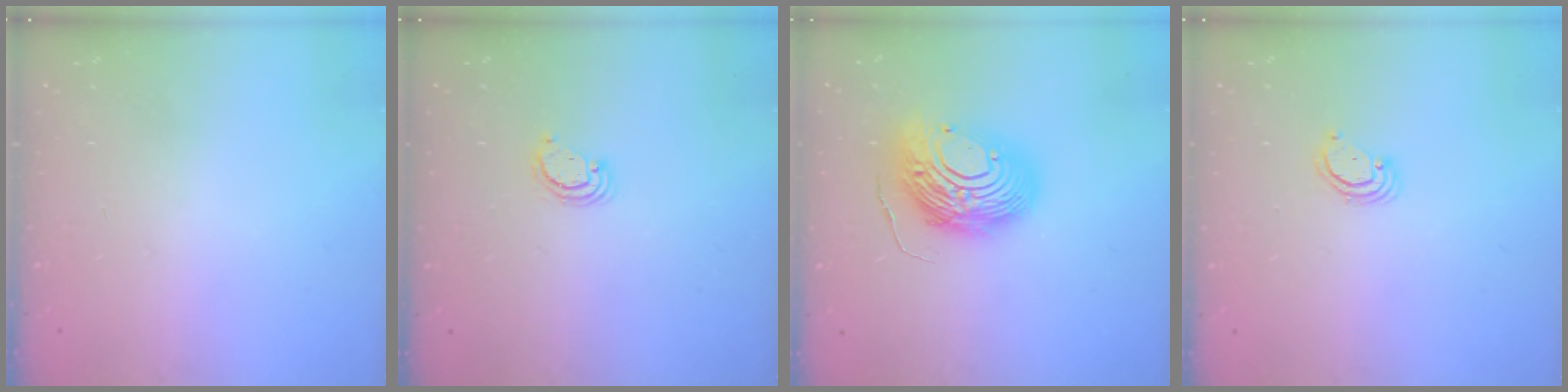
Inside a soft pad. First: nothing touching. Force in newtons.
{"total": 2.6, "press": 2.6, "slide": 0.3}
{"total": 14.5, "press": 14.4, "slide": 1.5}
{"total": 2.6, "press": 2.6, "slide": 0.2}